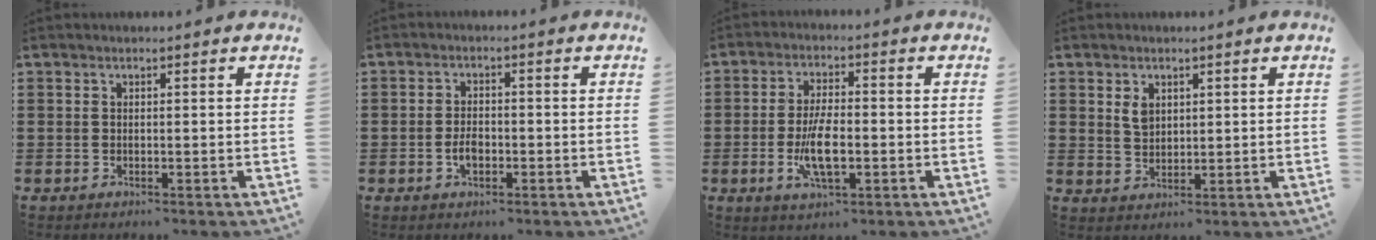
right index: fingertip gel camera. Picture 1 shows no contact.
{"total": 2.8, "force": [-0.9, 1.5, 2.2], "torque": [-0.044, 0.000, -0.015]}
{"total": 7.6, "force": [-1.7, 2.7, 6.9], "torque": [-0.150, -0.013, -0.034]}
{"total": 2.7, "force": [1.4, 1.7, 1.6], "torque": [-0.038, 0.003, 0.026]}